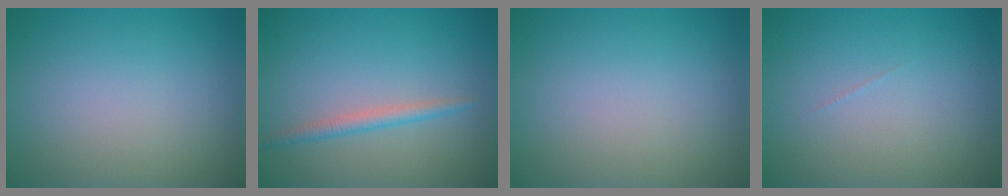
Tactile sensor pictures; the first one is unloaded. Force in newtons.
{"total": 1.7, "press": 1.7, "slide": 0.0}
{"total": 0.0}
{"total": 0.0}